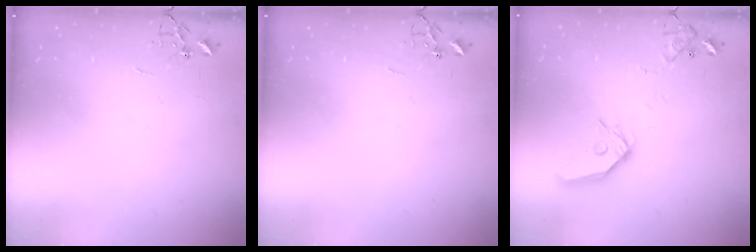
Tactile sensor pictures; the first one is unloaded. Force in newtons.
{"total": 0.0}
{"total": 14.7, "press": 14.6, "slide": 1.9}